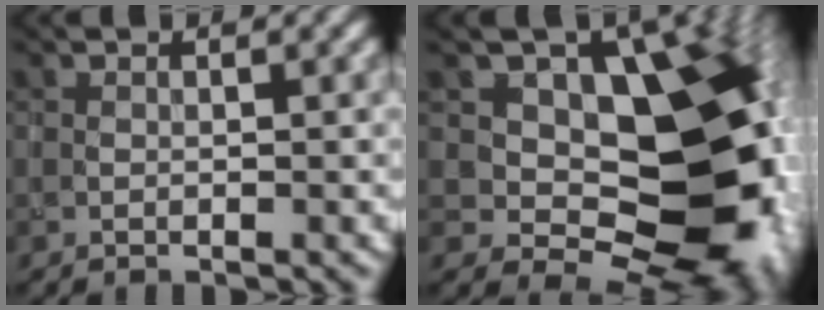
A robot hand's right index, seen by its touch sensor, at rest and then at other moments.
{"total": 16.2, "force": [1.4, 10.9, 12.0], "torque": [-0.098, 0.015, 0.031]}